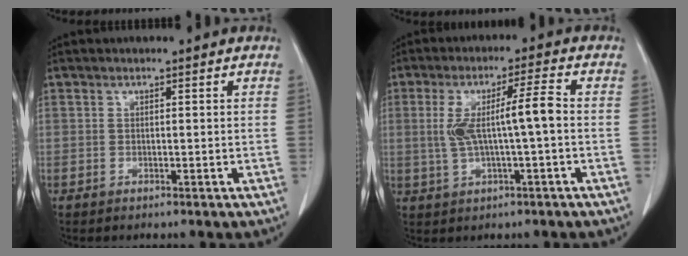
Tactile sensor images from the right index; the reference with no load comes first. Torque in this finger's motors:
{"motor_torque": [0.35, -0.04, 0.23, 0.07]}